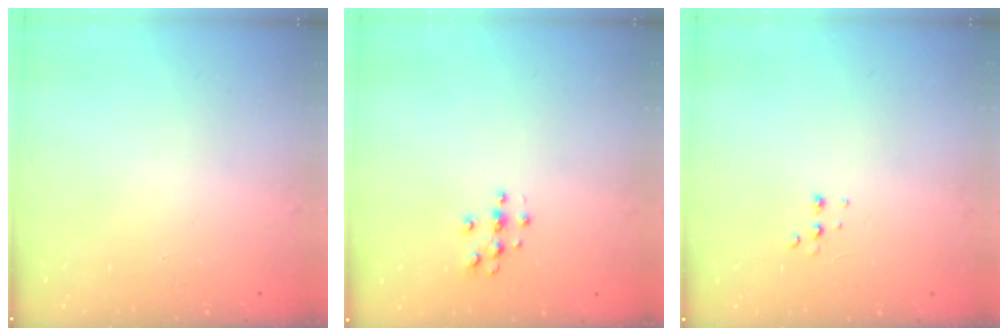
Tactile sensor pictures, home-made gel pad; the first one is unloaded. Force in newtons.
{"total": 3.9, "press": 3.8, "slide": 0.4}
{"total": 4.2, "press": 4.1, "slide": 1.0}